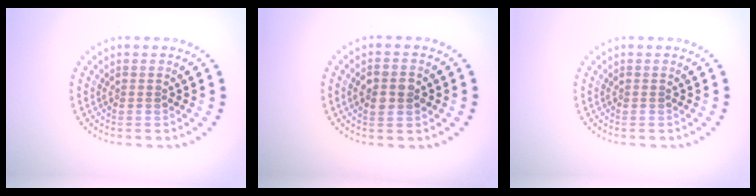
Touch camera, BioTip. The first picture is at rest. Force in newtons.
{"total": 2.8, "press": 2.8, "slide": 0.2}
{"total": 0.0}